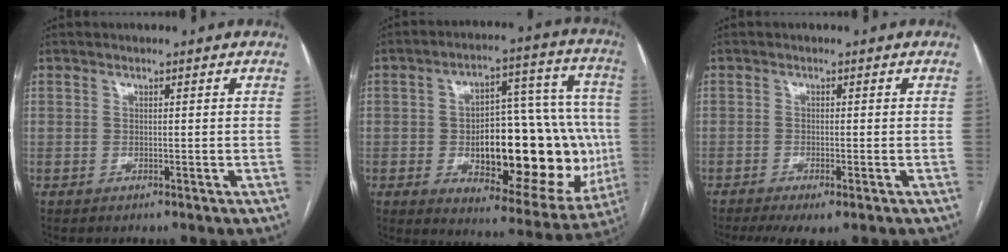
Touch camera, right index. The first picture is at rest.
{"total": 26.2, "force": [-3.3, 10.8, 23.6], "torque": [-0.287, 0.033, -0.018]}
{"total": 5.4, "force": [-3.6, 1.1, 3.8], "torque": [-0.059, -0.014, -0.055]}